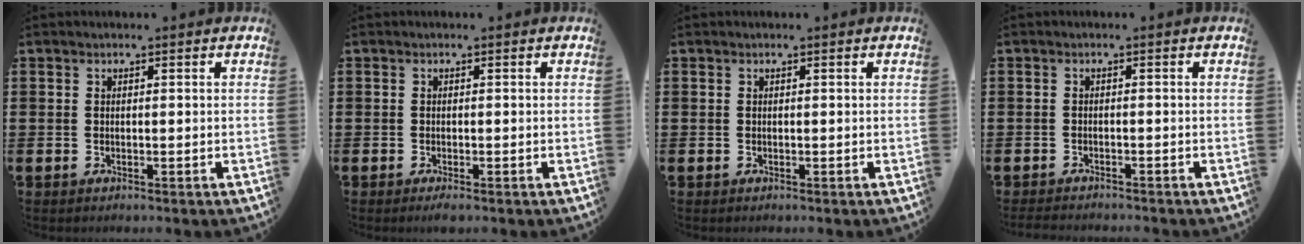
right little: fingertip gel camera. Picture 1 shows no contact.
{"total": 0.7, "force": [-0.4, 0.1, 0.6], "torque": [-0.012, -0.001, -0.007]}
{"total": 0.0}
{"total": 1.0, "force": [-1.0, 0.1, 0.1], "torque": [-0.005, 0.000, -0.021]}